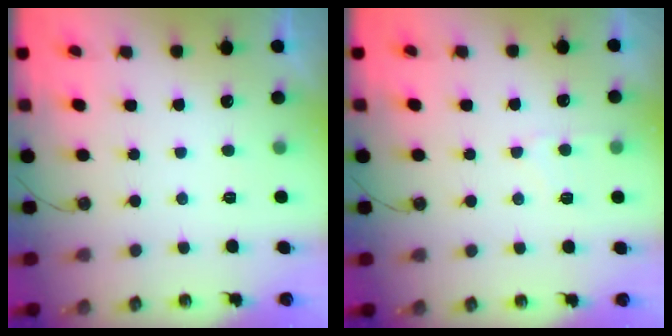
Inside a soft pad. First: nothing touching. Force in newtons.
{"total": 5.5, "press": 5.5, "slide": 0.6}